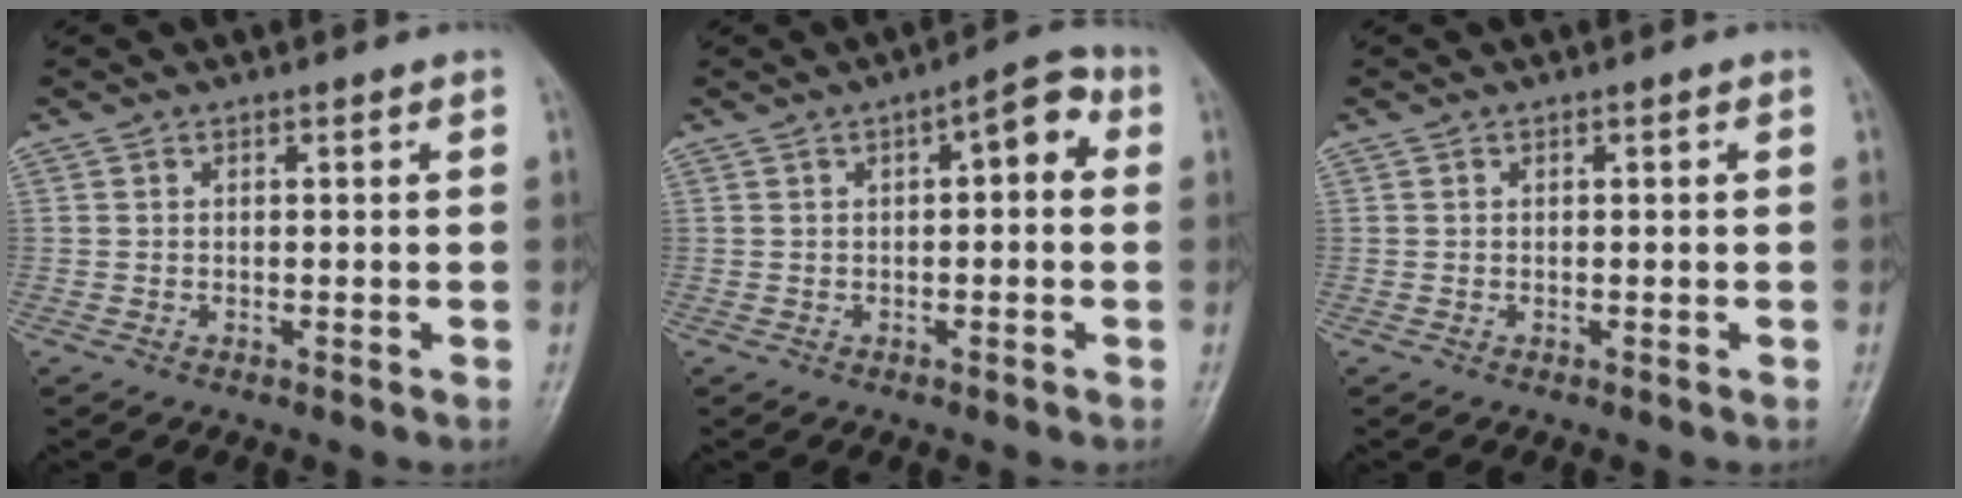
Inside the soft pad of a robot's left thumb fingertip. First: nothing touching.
{"total": 6.1, "force": [1.3, 2.7, 5.3], "torque": [-0.055, 0.021, 0.006]}
{"total": 0.0}